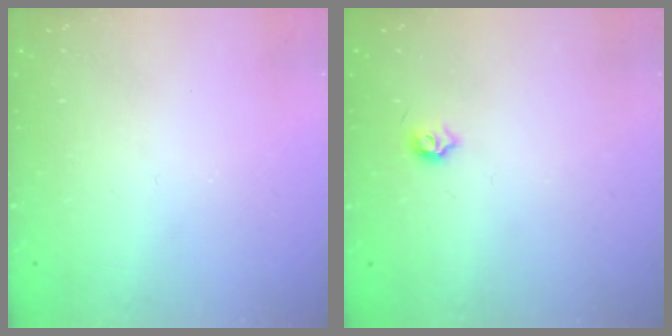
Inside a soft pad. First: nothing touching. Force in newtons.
{"total": 3.9, "press": 3.9, "slide": 0.6}